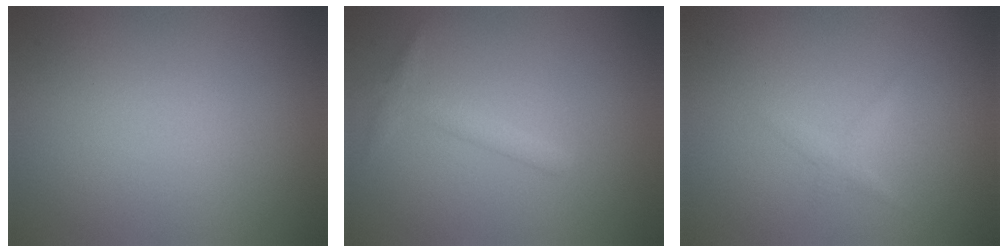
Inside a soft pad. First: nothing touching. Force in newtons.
{"total": 1.4, "press": 1.4, "slide": 0.1}
{"total": 0.8, "press": 0.8, "slide": 0.0}